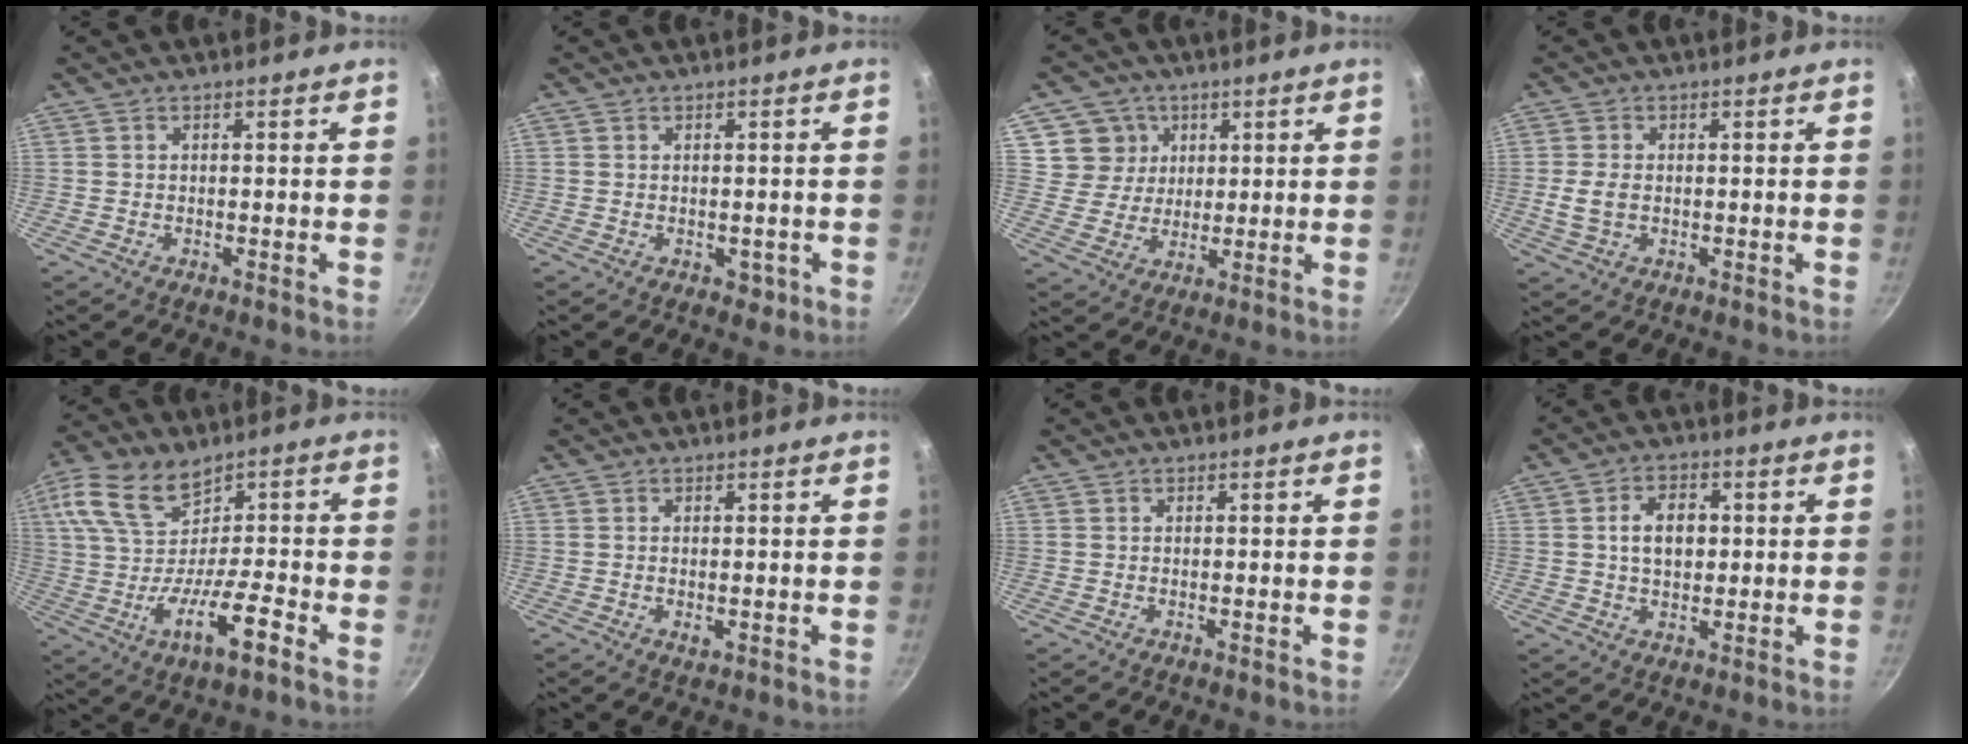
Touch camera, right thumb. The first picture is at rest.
{"total": 2.0, "force": [-0.4, 1.7, 1.1], "torque": [0.001, 0.005, 0.002]}
{"total": 7.7, "force": [3.0, 7.0, 1.0], "torque": [0.021, -0.012, 0.051]}
{"total": 4.1, "force": [-0.2, 2.8, 3.0], "torque": [-0.059, -0.002, -0.002]}
{"total": 14.4, "force": [-0.7, 7.8, 12.1], "torque": [-0.200, 0.012, -0.022]}
{"total": 1.3, "force": [-0.1, 0.7, 1.1], "torque": [-0.019, -0.003, 0.000]}
{"total": 0.0}
{"total": 6.7, "force": [0.8, 4.6, 4.8], "torque": [-0.059, 0.007, 0.010]}